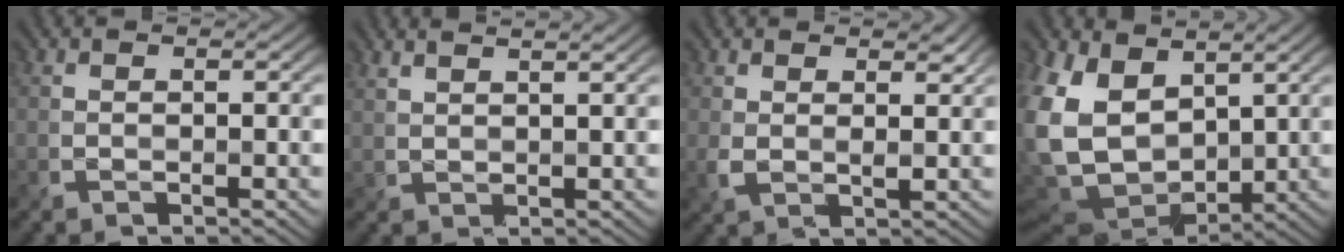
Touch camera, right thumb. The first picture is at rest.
{"total": 3.0, "force": [2.6, 0.5, 1.5], "torque": [-0.014, 0.007, 0.034]}
{"total": 2.9, "force": [1.9, 1.3, 1.7], "torque": [-0.041, -0.007, 0.037]}
{"total": 13.5, "force": [3.2, 9.5, 9.0], "torque": [-0.241, -0.020, 0.083]}